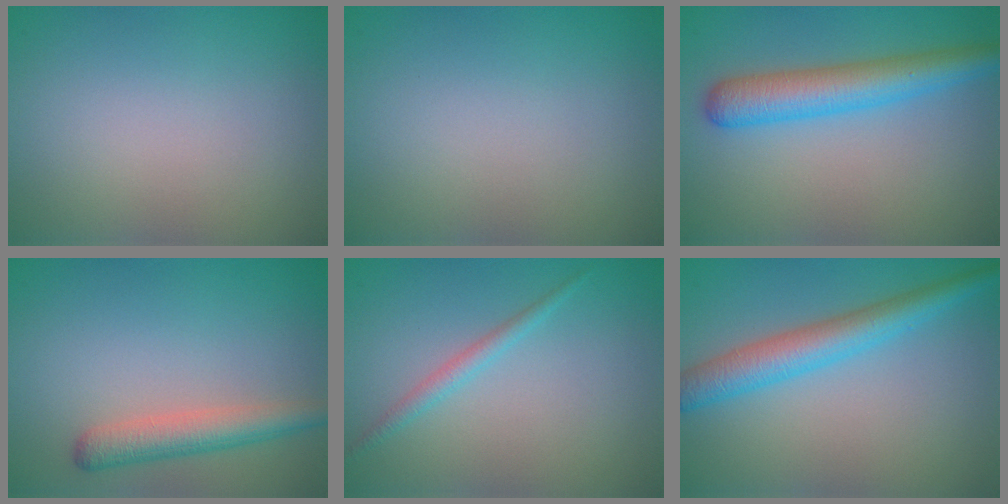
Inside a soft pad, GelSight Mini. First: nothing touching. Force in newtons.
{"total": 0.0}
{"total": 5.1, "press": 5.1, "slide": 0.1}
{"total": 3.4, "press": 3.4, "slide": 0.1}
{"total": 1.4, "press": 1.4, "slide": 0.1}
{"total": 4.4, "press": 4.4, "slide": 0.1}